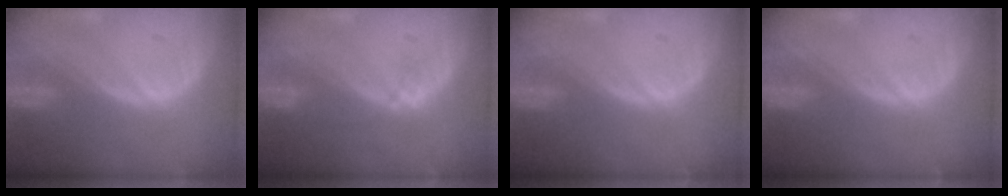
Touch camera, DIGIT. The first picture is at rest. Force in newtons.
{"total": 1.3, "press": 1.3, "slide": 0.1}
{"total": 0.0}
{"total": 0.0}